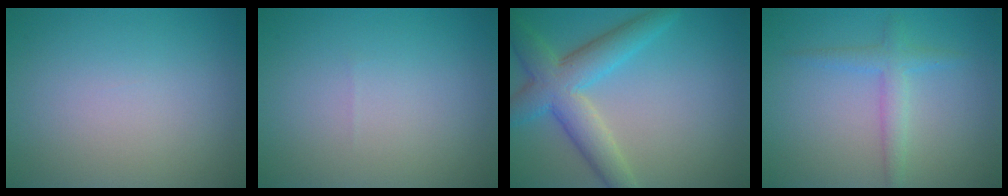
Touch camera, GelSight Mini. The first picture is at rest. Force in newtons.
{"total": 0.0}
{"total": 6.2, "press": 6.2, "slide": 0.5}
{"total": 2.3, "press": 2.3, "slide": 0.1}